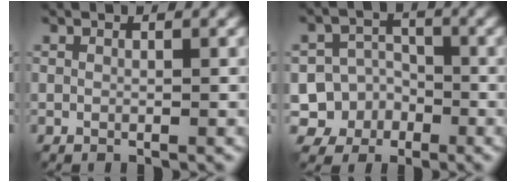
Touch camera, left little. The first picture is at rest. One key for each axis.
{"total": 6.6, "fx": -3.1, "fy": 5.8, "fz": 0.8, "tx": 0.009, "ty": -0.004, "tz": -0.065}